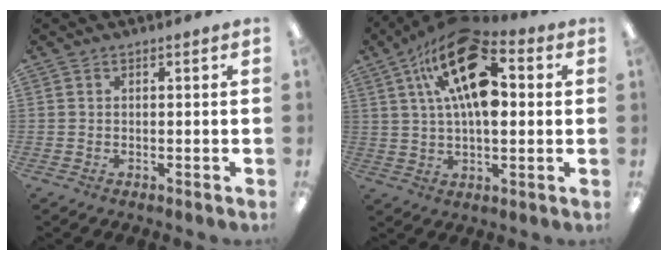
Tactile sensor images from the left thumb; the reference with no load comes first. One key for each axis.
{"total": 19.7, "fx": 7.7, "fy": 9.3, "fz": 15.5, "tx": -0.279, "ty": -0.035, "tz": 0.125}